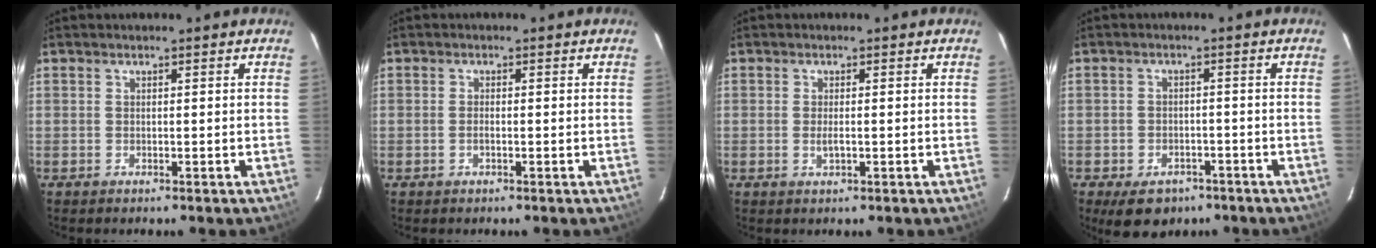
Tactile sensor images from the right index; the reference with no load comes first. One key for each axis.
{"total": 1.2, "fx": -0.4, "fy": 0.4, "fz": 1.1, "tx": -0.025, "ty": 0.001, "tz": -0.008}
{"total": 1.9, "fx": -0.4, "fy": 0.5, "fz": 1.8, "tx": -0.035, "ty": -0.002, "tz": -0.006}
{"total": 8.3, "fx": -5.4, "fy": 5.2, "fz": 3.5, "tx": -0.073, "ty": 0.000, "tz": -0.066}